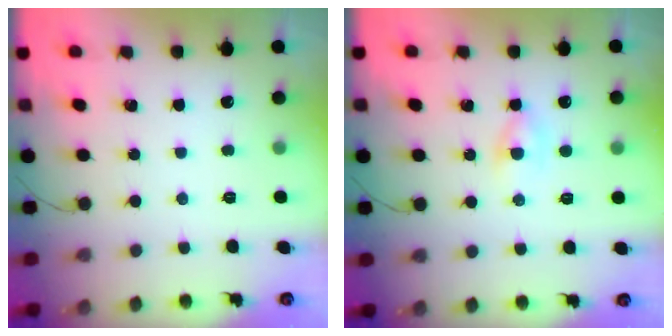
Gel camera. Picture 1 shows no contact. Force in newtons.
{"total": 3.7, "press": 3.5, "slide": 1.3}